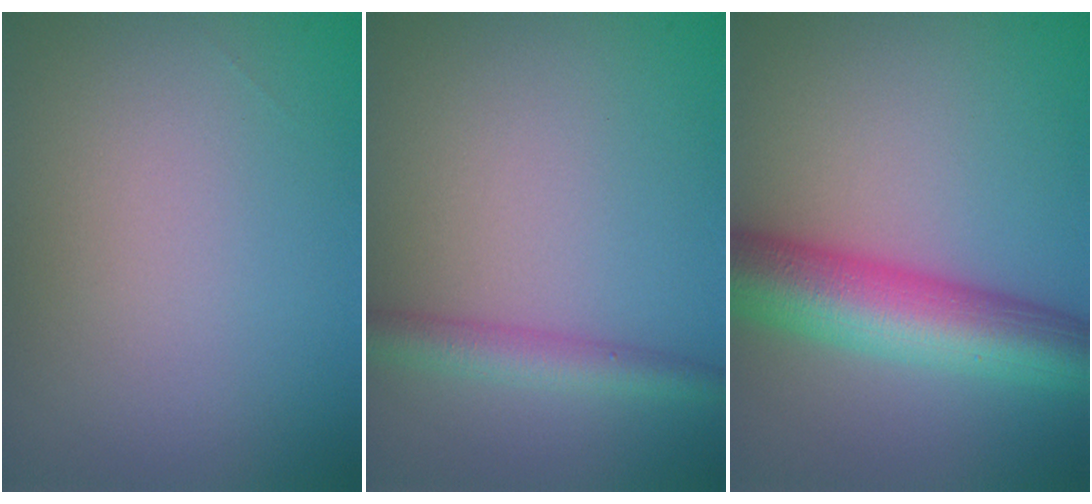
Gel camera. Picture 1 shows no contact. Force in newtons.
{"total": 2.9, "press": 2.9, "slide": 0.1}
{"total": 9.1, "press": 9.1, "slide": 0.2}